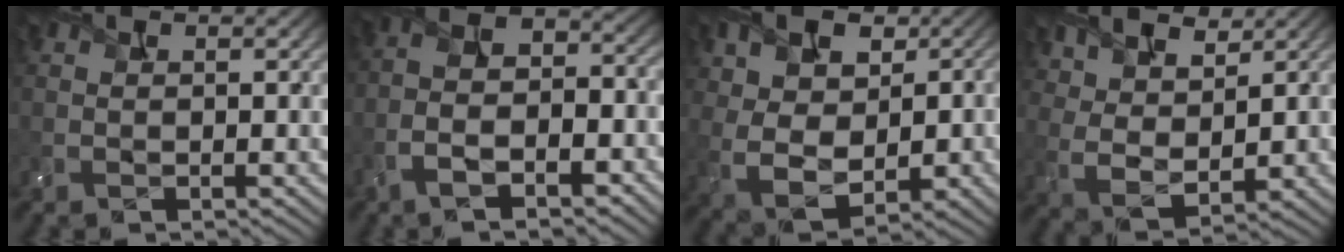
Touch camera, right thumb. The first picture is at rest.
{"total": 9.6, "force": [-4.7, 4.4, 7.1], "torque": [-0.135, -0.003, -0.091]}
{"total": 9.4, "force": [2.1, 6.3, 6.6], "torque": [-0.153, 0.004, 0.037]}
{"total": 7.9, "force": [5.3, 3.6, 4.5], "torque": [-0.101, 0.002, 0.096]}